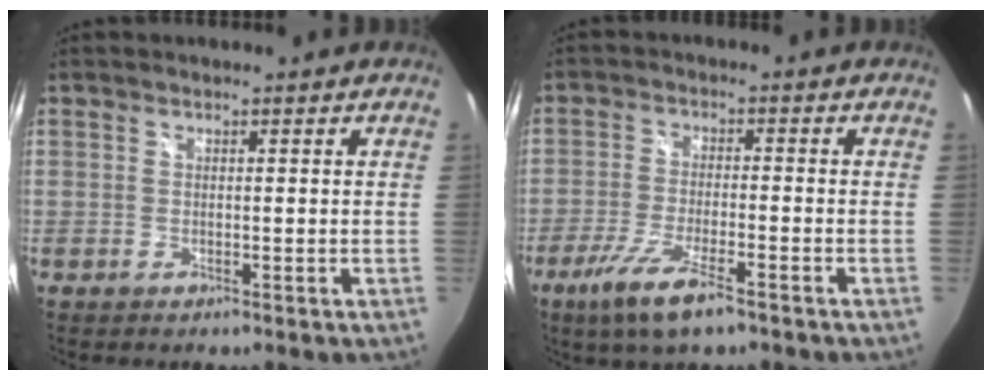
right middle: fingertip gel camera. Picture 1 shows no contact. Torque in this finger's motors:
{"motor_torque": [1.14, -0.99, 0.53, 0.15]}